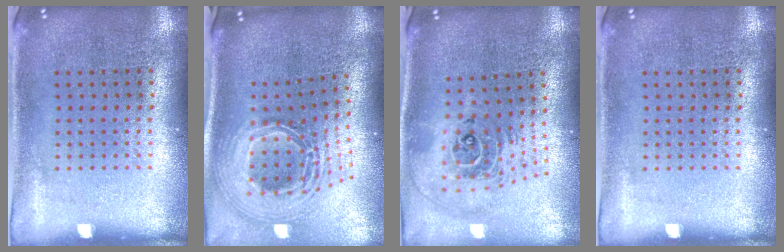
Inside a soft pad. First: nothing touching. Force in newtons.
{"total": 2.9, "press": 2.0, "slide": 2.1}
{"total": 2.4, "press": 1.8, "slide": 1.6}
{"total": 0.0}